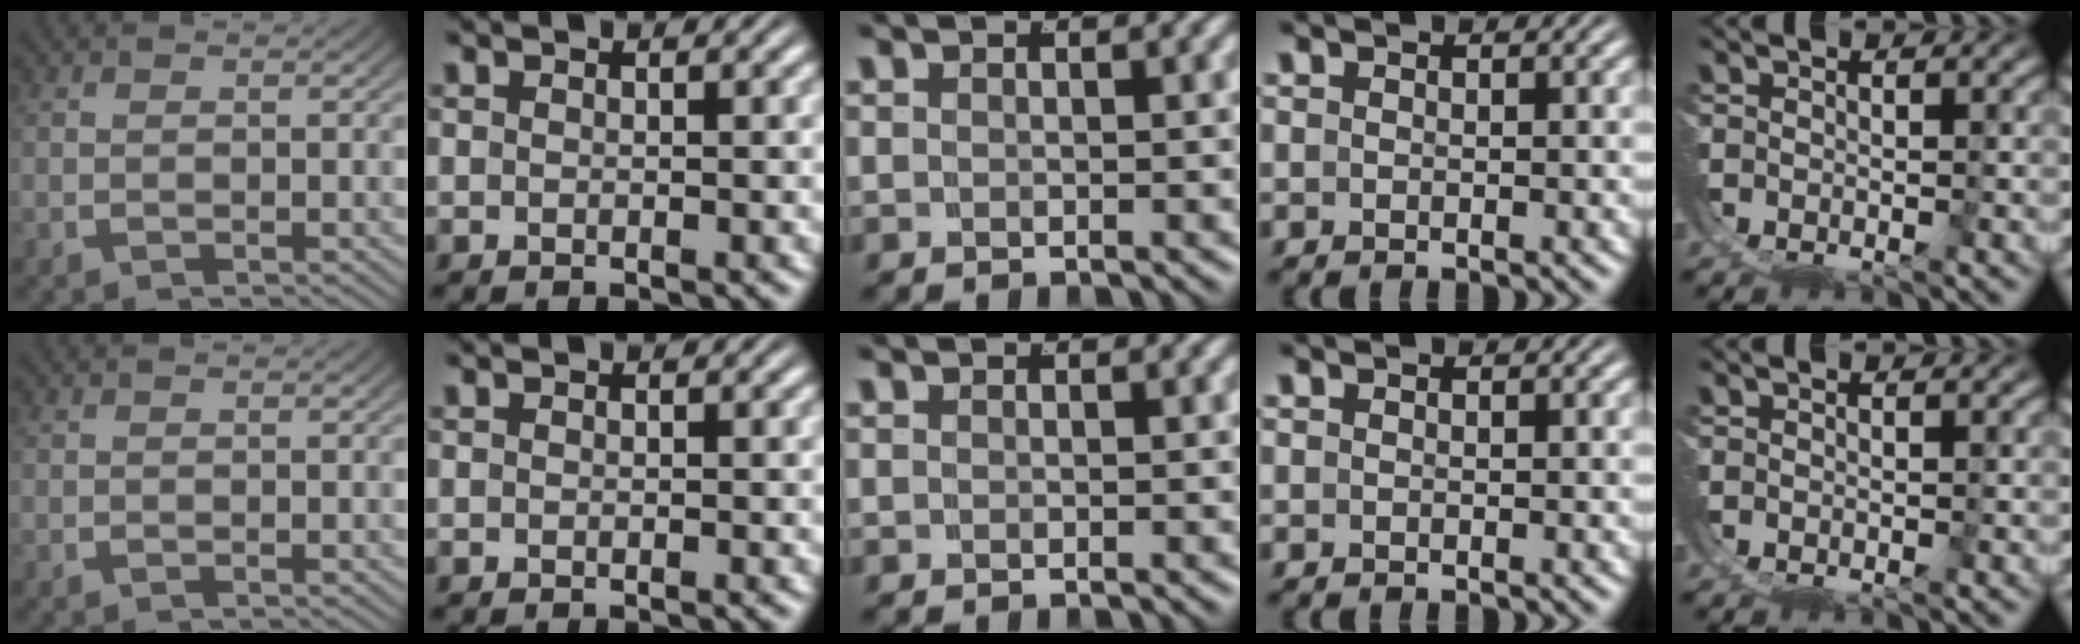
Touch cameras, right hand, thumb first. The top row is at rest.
{}